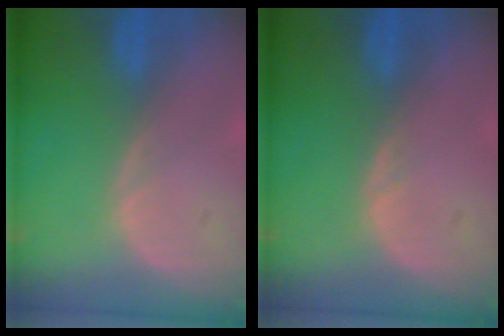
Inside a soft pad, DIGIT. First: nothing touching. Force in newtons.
{"total": 0.5, "press": 0.5, "slide": 0.0}